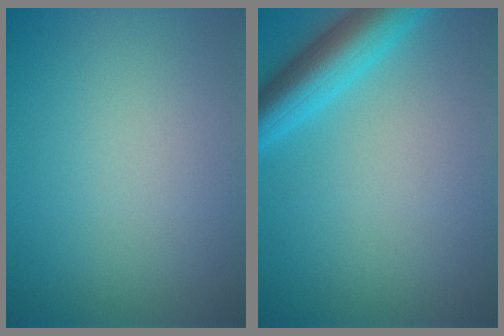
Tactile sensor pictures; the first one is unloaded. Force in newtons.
{"total": 5.3, "press": 5.3, "slide": 0.2}